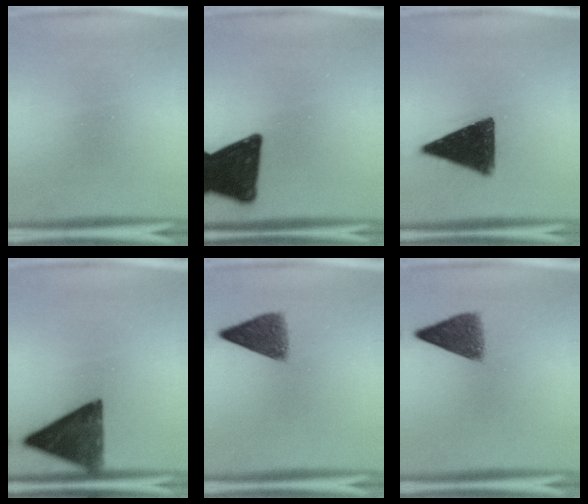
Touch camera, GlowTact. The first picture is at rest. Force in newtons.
{"total": 19.6}
{"total": 13.0}
{"total": 13.2}
{"total": 6.3}
{"total": 6.3}